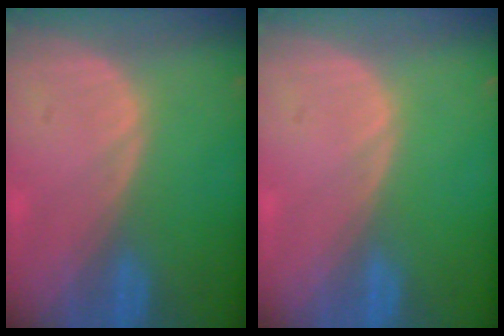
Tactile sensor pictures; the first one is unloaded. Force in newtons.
{"total": 0.0}